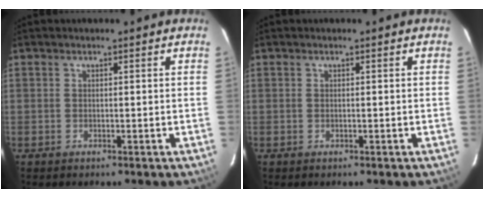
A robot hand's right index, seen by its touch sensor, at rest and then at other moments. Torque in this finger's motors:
{"motor_torque": [0.00, 0.00, -0.02, 0.00]}